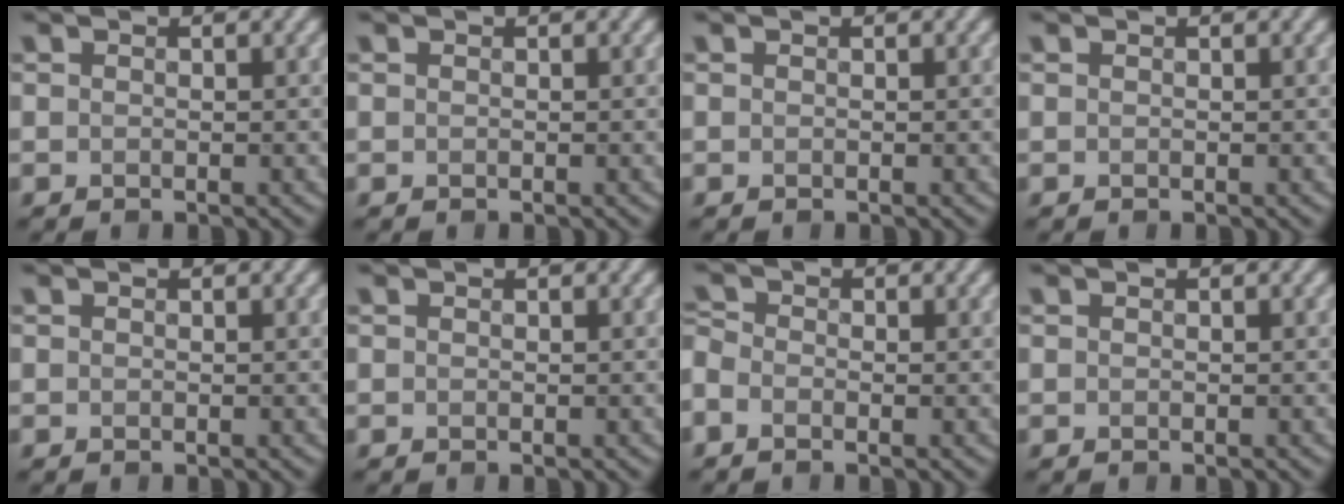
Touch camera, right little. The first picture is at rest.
{"total": 0.0}
{"total": 0.0}
{"total": 0.0}
{"total": 0.0}
{"total": 0.0}
{"total": 1.5, "force": [-0.8, 0.9, 0.8], "torque": [-0.027, -0.001, -0.026]}
{"total": 0.0}